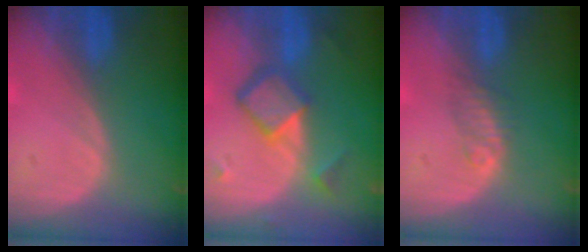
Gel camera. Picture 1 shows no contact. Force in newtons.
{"total": 6.7, "press": 5.8, "slide": 3.3}
{"total": 2.2, "press": 1.9, "slide": 1.0}